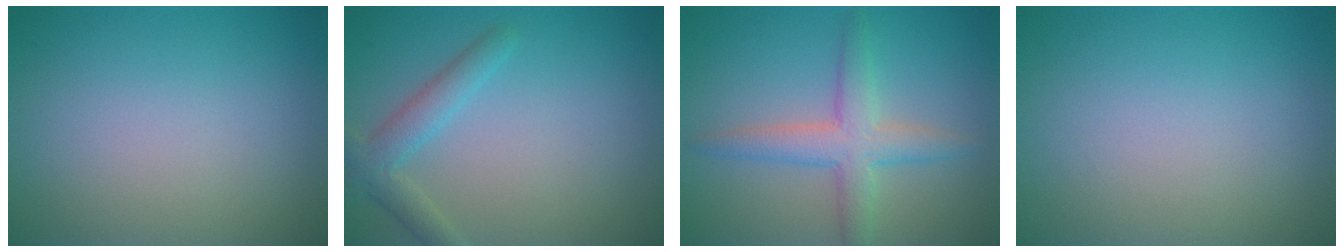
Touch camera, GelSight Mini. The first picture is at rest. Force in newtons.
{"total": 2.8, "press": 2.8, "slide": 0.0}
{"total": 4.0, "press": 4.0, "slide": 0.1}
{"total": 0.0}